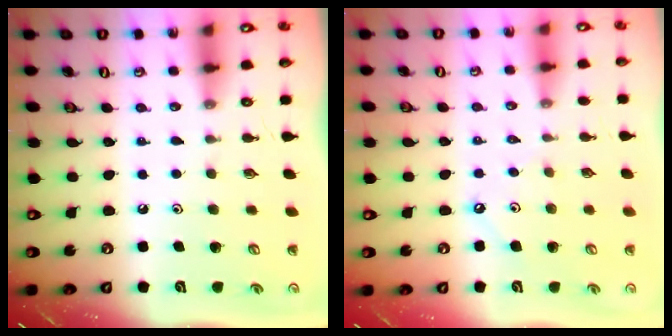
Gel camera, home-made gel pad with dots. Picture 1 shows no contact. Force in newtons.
{"total": 3.0, "press": 2.9, "slide": 0.4}